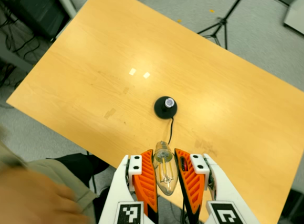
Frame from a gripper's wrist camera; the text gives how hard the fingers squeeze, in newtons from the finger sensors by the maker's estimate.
{"total": 19.9, "left": 21.2, "right": 18.7}